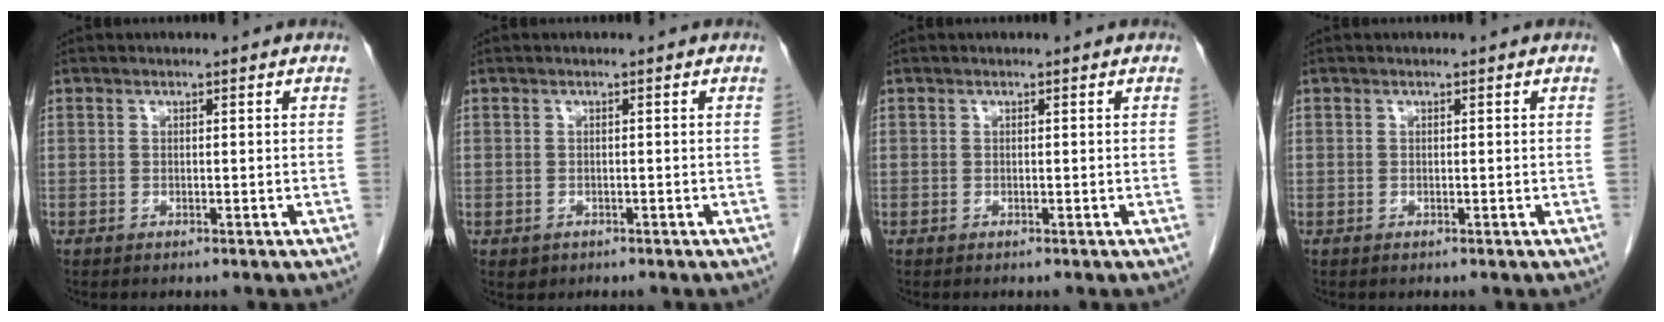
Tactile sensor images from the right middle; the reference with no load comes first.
{"total": 1.1, "force": [-0.5, 1.0, 0.2], "torque": [-0.007, 0.003, 0.001]}
{"total": 0.0}
{"total": 0.0}